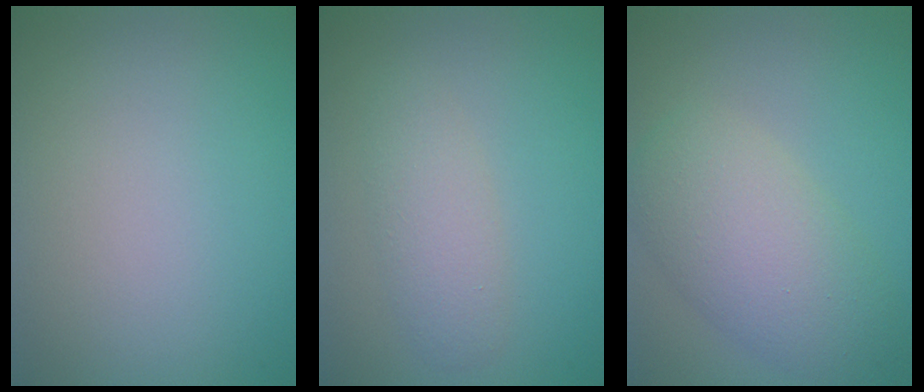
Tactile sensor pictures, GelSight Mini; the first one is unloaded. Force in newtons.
{"total": 2.3, "press": 2.3, "slide": 0.1}
{"total": 5.8, "press": 5.7, "slide": 0.3}